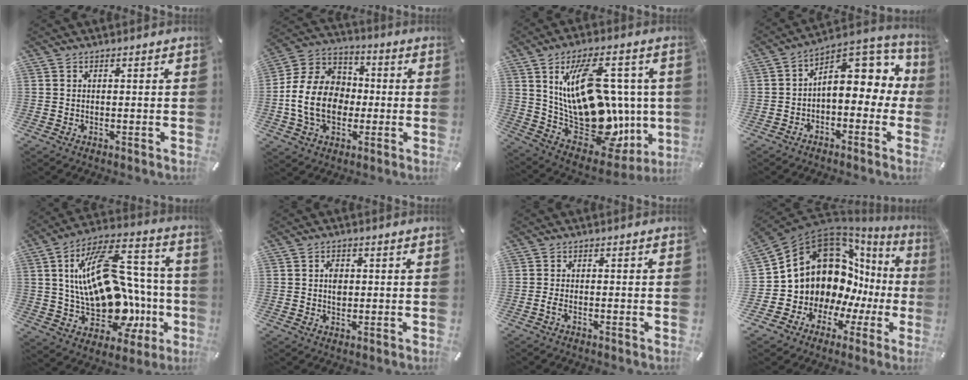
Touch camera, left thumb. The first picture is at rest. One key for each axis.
{"total": 15.2, "fx": -2.7, "fy": 12.1, "fz": 8.8, "tx": -0.191, "ty": 0.026, "tz": -0.049}
{"total": 27.5, "fx": 3.8, "fy": 15.3, "fz": 22.5, "tx": -0.407, "ty": -0.046, "tz": 0.082}
{"total": 11.7, "fx": 3.4, "fy": 7.4, "fz": 8.4, "tx": -0.099, "ty": -0.032, "tz": 0.059}
{"total": 27.6, "fx": 1.1, "fy": 16.2, "fz": 22.2, "tx": -0.394, "ty": -0.021, "tz": 0.026}
{"total": 2.9, "fx": 0.3, "fy": 2.2, "fz": 1.9, "tx": -0.023, "ty": 0.000, "tz": 0.000}
{"total": 1.8, "fx": -1.0, "fy": 0.5, "fz": 1.3, "tx": -0.031, "ty": 0.000, "tz": -0.021}
{"total": 17.2, "fx": 4.0, "fy": 14.1, "fz": 9.0, "tx": -0.149, "ty": -0.064, "tz": 0.092}